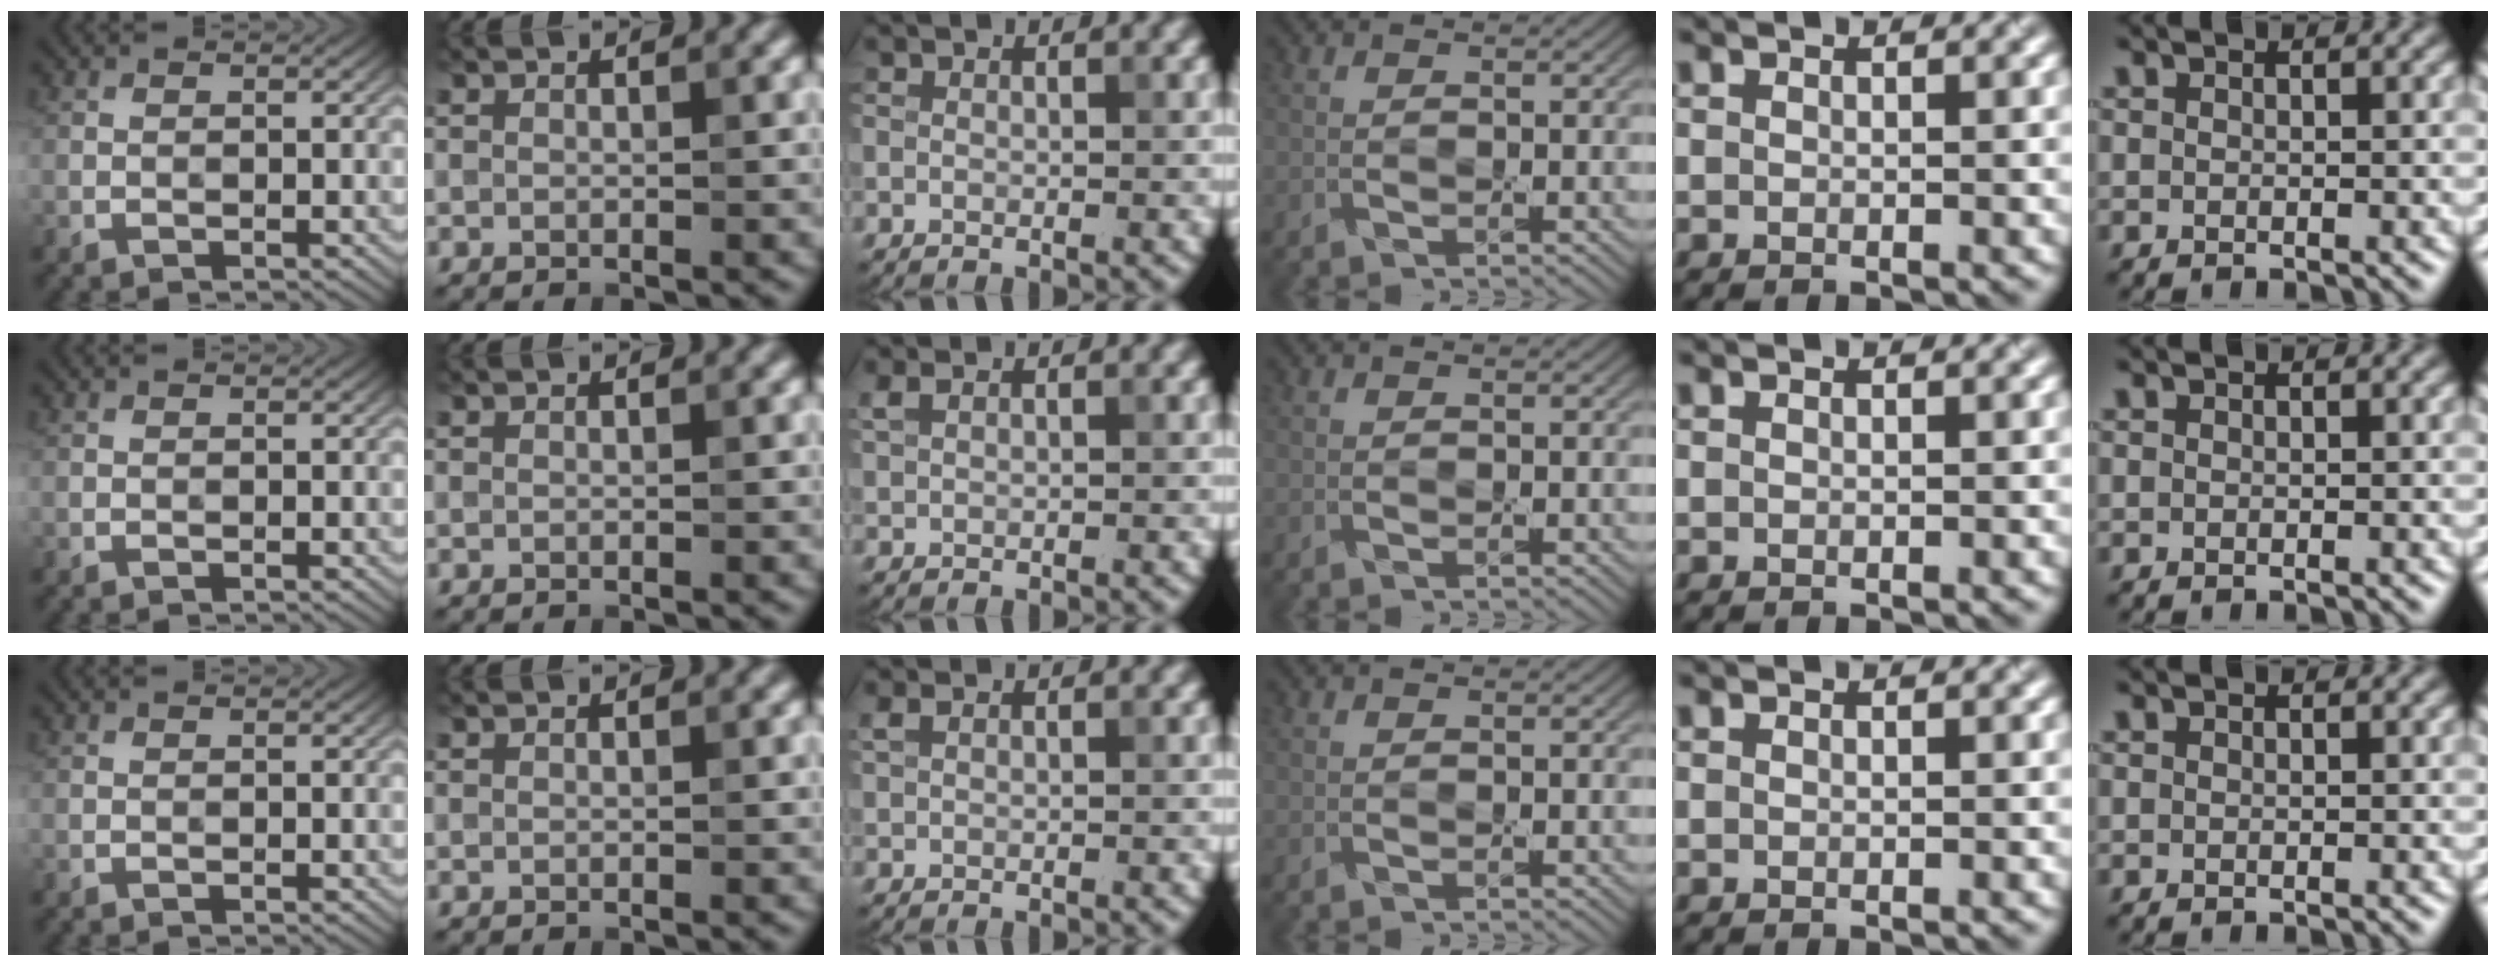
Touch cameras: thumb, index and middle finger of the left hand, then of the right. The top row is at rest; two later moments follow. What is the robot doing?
{"motion": "press", "object": "mouse"}